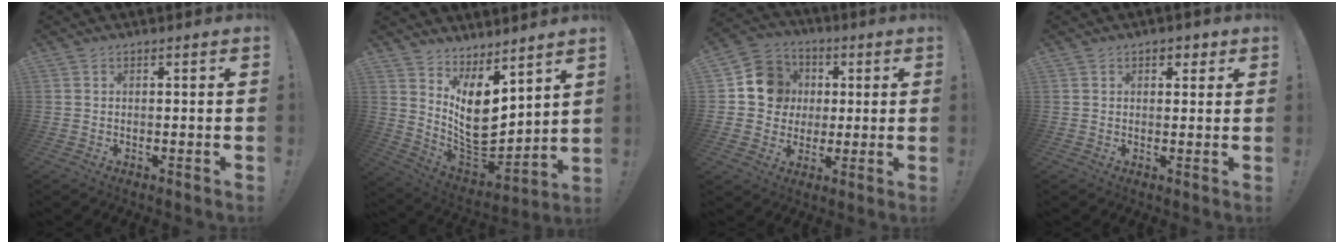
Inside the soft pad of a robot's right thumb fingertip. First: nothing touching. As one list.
[{"total": 13.3, "force": [4.2, 7.9, 9.8], "torque": [-0.146, -0.050, 0.086]}, {"total": 12.2, "force": [1.7, 11.5, 3.7], "torque": [-0.039, 0.009, 0.040]}, {"total": 2.8, "force": [1.4, 2.0, 1.5], "torque": [-0.005, -0.002, 0.020]}]